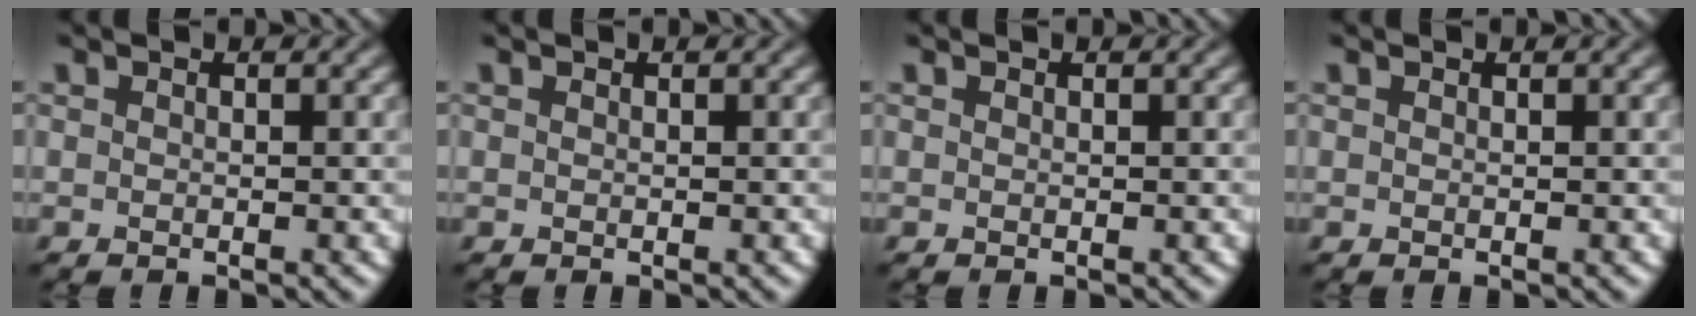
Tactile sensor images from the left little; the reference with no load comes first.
{"total": 0.0}
{"total": 0.0}
{"total": 0.0}